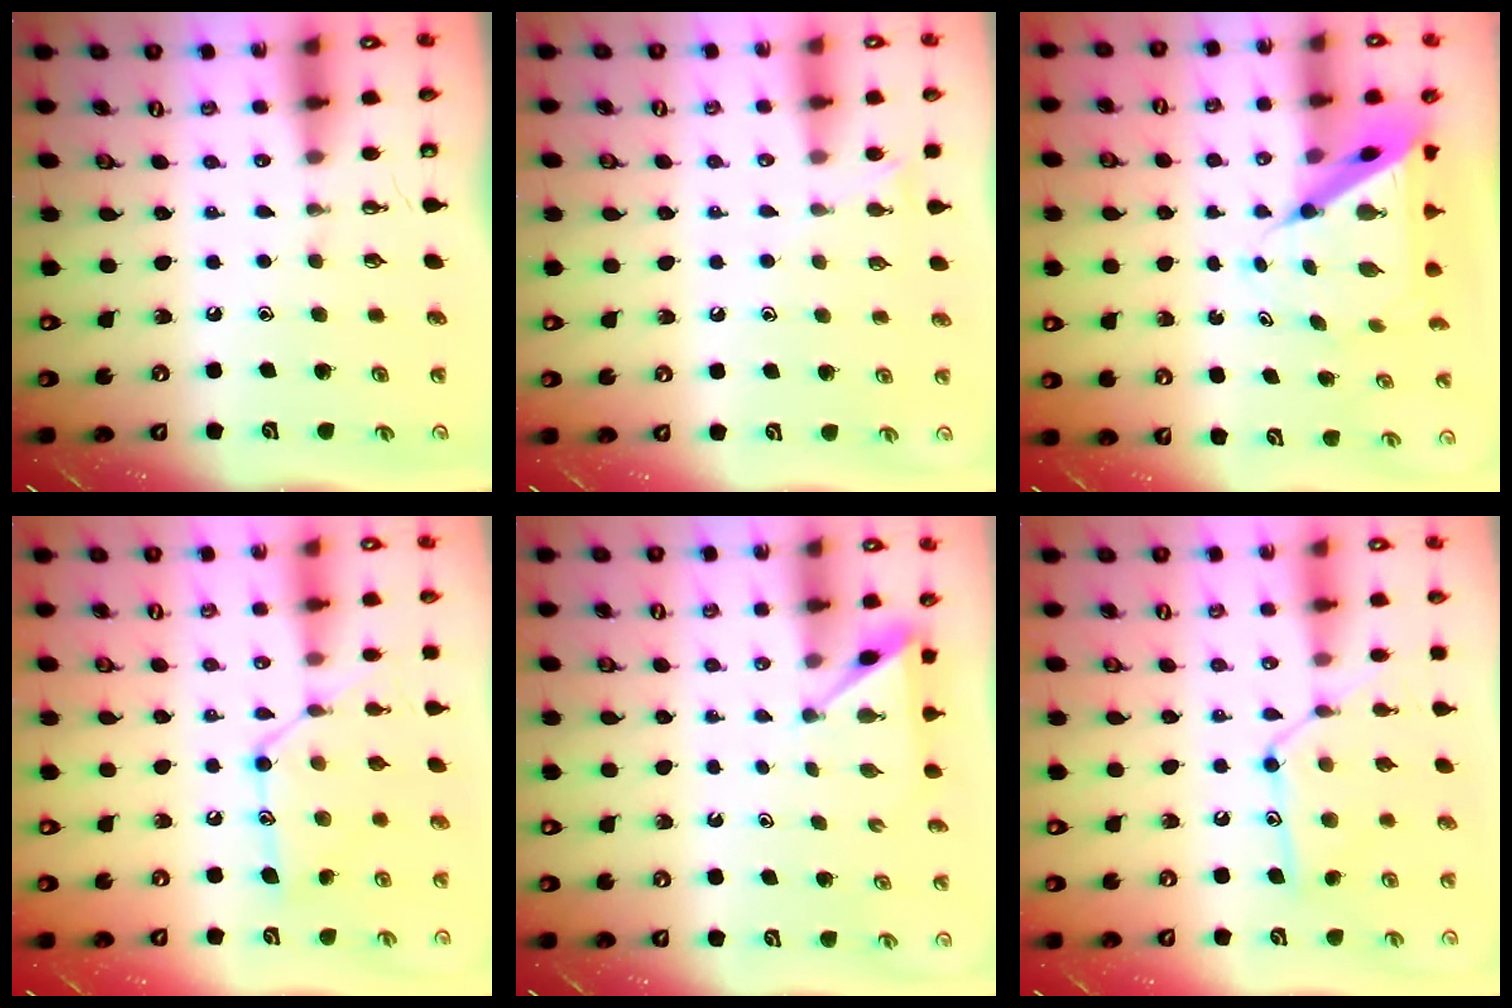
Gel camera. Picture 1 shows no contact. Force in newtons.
{"total": 6.5, "press": 6.5, "slide": 0.3}
{"total": 8.7, "press": 8.7, "slide": 0.8}
{"total": 14.8, "press": 14.8, "slide": 1.2}
{"total": 2.7, "press": 2.7, "slide": 0.3}
{"total": 12.2, "press": 12.2, "slide": 0.8}